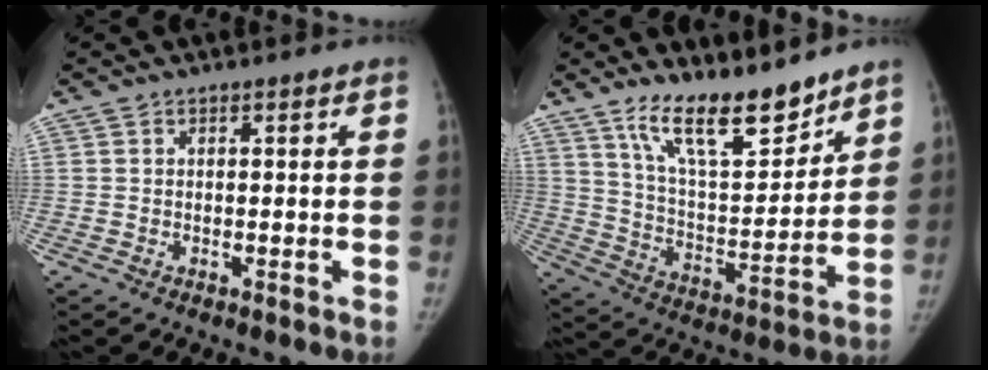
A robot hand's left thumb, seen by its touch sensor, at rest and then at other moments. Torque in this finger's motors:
{"motor_torque": [0.16, 0.14, 1.39, -1.38, 0.06]}